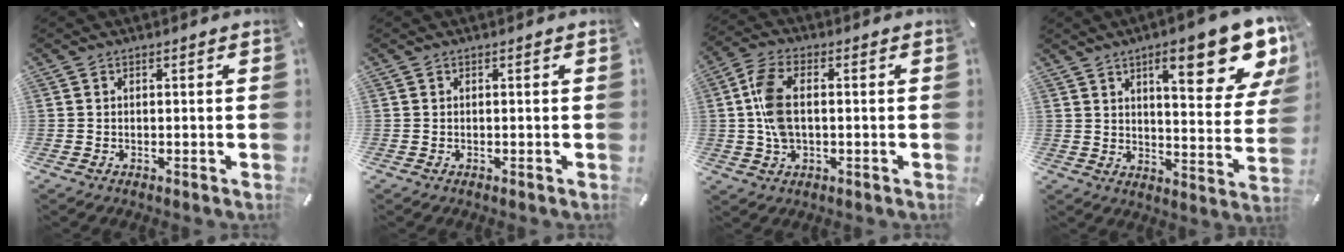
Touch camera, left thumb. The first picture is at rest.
{"total": 0.0}
{"total": 8.5, "force": [0.2, 4.8, 7.0], "torque": [-0.153, 0.006, 0.003]}
{"total": 18.4, "force": [10.3, 5.8, 14.0], "torque": [-0.180, -0.065, 0.158]}